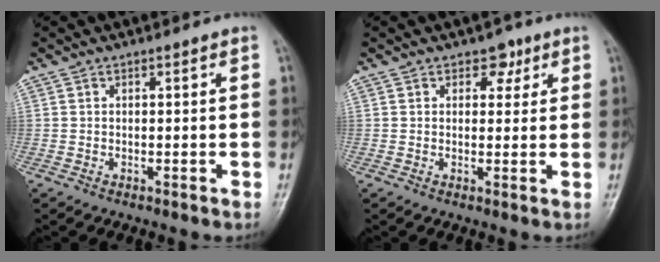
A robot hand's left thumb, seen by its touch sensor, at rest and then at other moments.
{"total": 3.2, "force": [1.8, 2.3, 1.3], "torque": [0.007, -0.007, 0.021]}